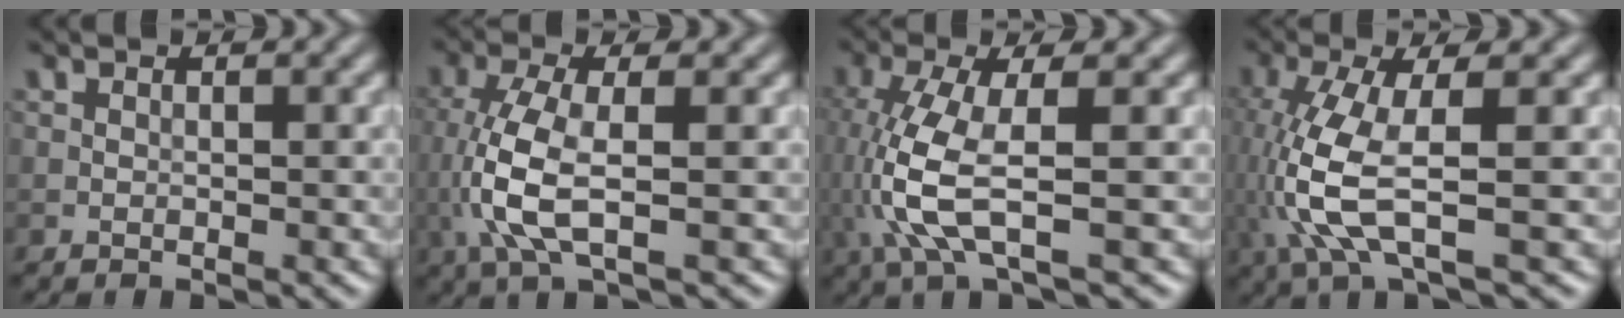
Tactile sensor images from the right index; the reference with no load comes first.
{"total": 5.7, "force": [-0.7, 2.0, 5.3], "torque": [-0.131, -0.003, -0.013]}
{"total": 6.6, "force": [-1.2, 2.0, 6.2], "torque": [-0.161, -0.004, -0.022]}
{"total": 7.3, "force": [-1.5, 2.4, 6.7], "torque": [-0.179, -0.004, -0.026]}